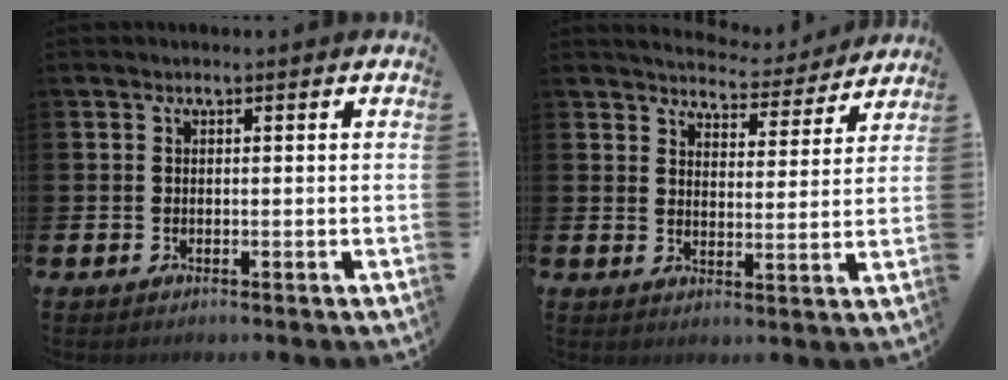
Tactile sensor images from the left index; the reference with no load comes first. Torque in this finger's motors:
{"motor_torque": [0.93, -1.21, 0.08, 0.03]}